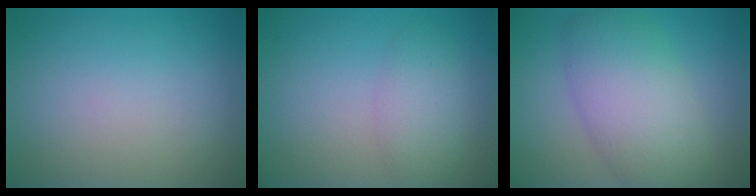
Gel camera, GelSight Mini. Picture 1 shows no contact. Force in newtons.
{"total": 1.8, "press": 1.8, "slide": 0.2}
{"total": 7.3, "press": 7.3, "slide": 0.4}